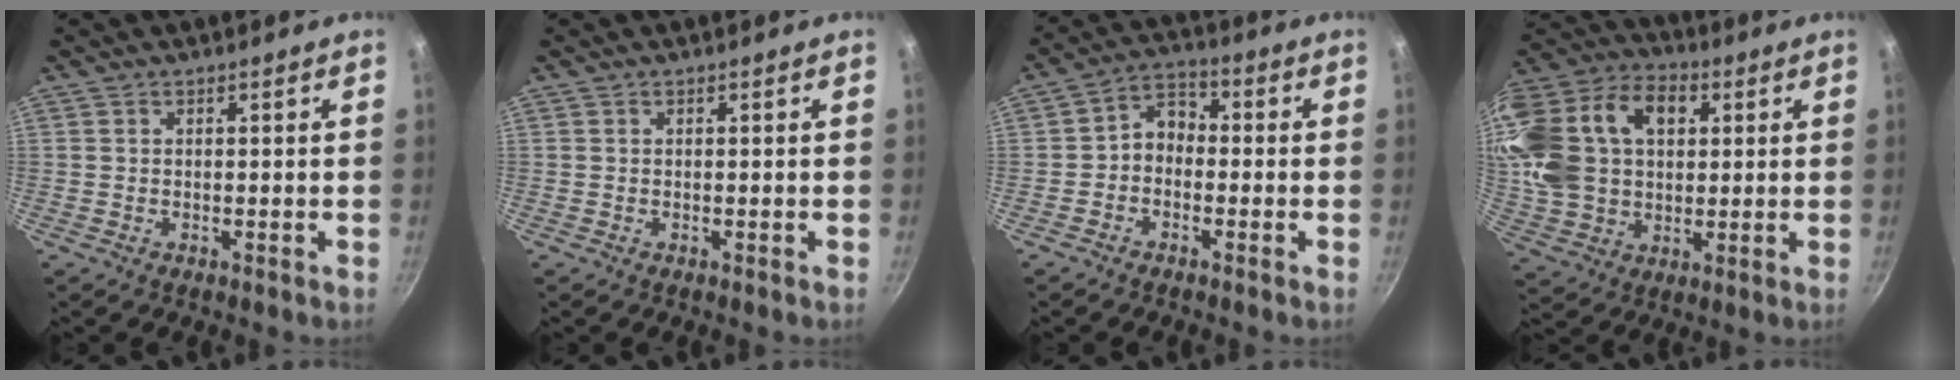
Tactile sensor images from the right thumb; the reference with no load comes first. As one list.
[{"total": 0.0}, {"total": 5.5, "force": [-1.2, 4.2, 3.3], "torque": [-0.036, 0.029, -0.035]}, {"total": 24.6, "force": [6.0, 17.3, 16.5], "torque": [-0.334, 0.026, 0.104]}]